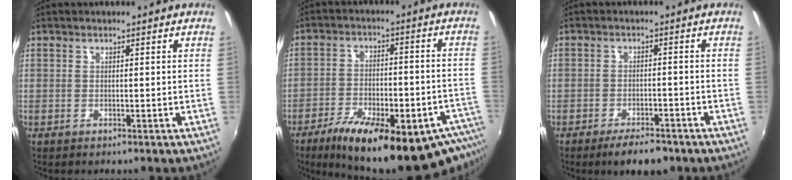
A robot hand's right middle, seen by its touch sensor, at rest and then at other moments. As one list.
[{"total": 23.6, "force": [-15.9, 7.1, 15.9], "torque": [-0.268, -0.047, -0.224]}, {"total": 6.1, "force": [-4.7, 2.3, 3.2], "torque": [-0.071, 0.000, -0.071]}]